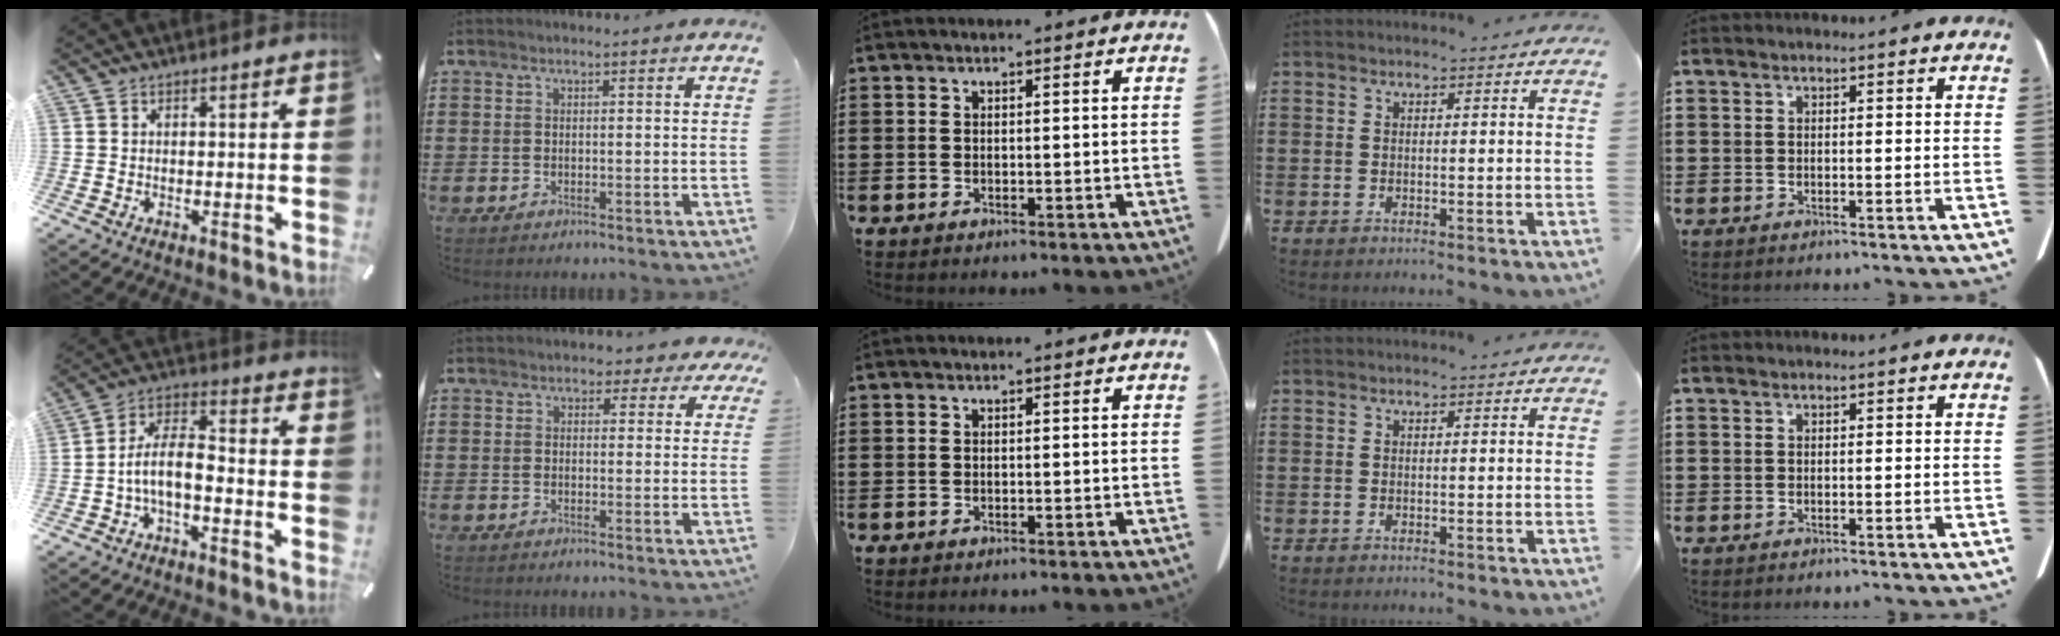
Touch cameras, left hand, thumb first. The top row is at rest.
{"thumb": {"total": 8.4, "force": [-3.3, 4.0, 6.5], "torque": [-0.135, 0.007, -0.063]}, "index": {"total": 2.1, "force": [1.2, 1.4, 0.9], "torque": [-0.010, 0.003, 0.017]}}